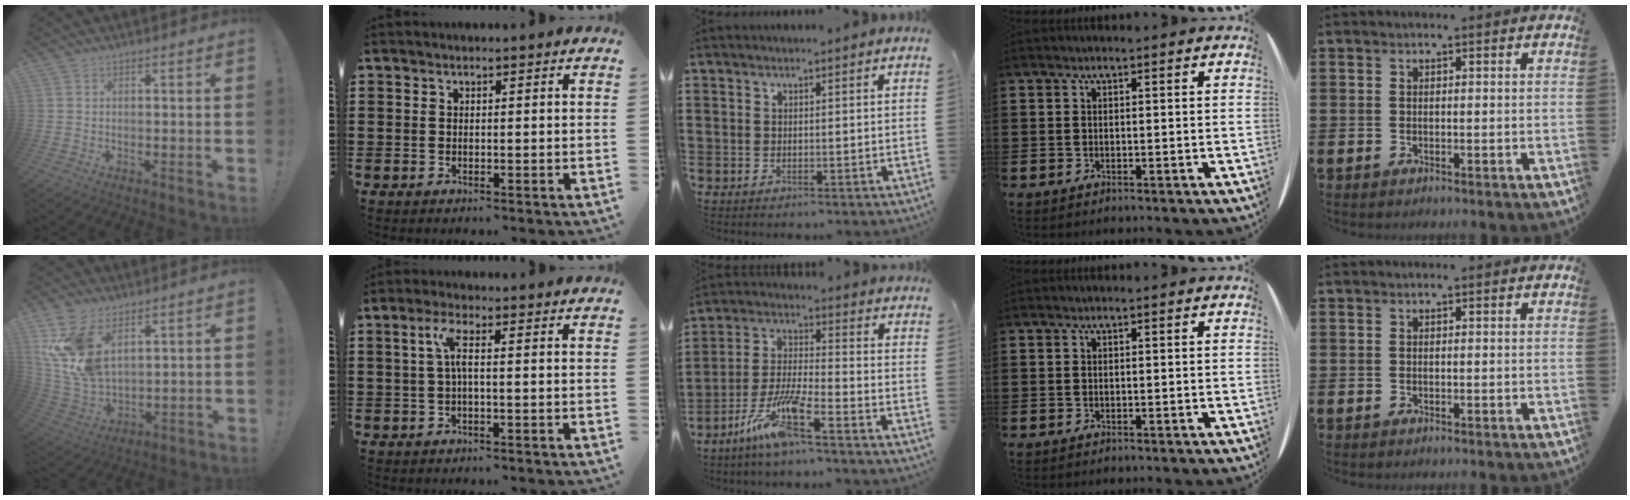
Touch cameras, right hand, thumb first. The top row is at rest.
{"thumb": {"total": 13.7, "force": [6.7, 8.2, 8.7], "torque": [-0.178, -0.043, 0.133]}, "index": {"total": 3.6, "force": [0.1, 0.7, 3.5], "torque": [-0.076, 0.004, -0.004]}, "middle": {"total": 9.0, "force": [-6.4, 0.5, 6.4], "torque": [-0.148, -0.013, -0.127]}}